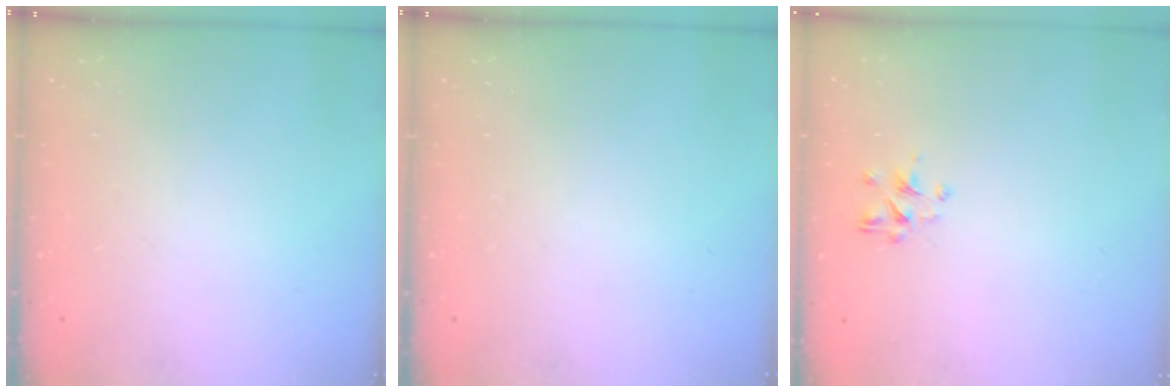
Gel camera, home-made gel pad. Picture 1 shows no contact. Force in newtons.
{"total": 0.0}
{"total": 1.8, "press": 1.7, "slide": 0.7}